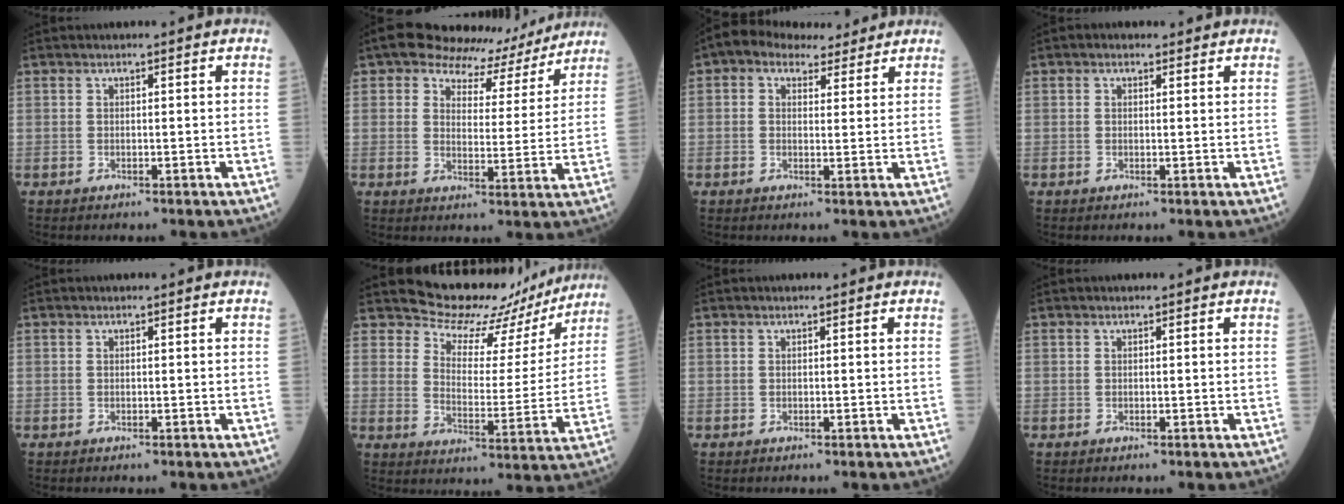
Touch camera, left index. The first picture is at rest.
{"total": 9.3, "force": [8.2, 3.9, 1.7], "torque": [-0.022, 0.004, 0.100]}
{"total": 6.5, "force": [4.7, 3.7, 2.5], "torque": [-0.039, 0.030, 0.071]}
{"total": 1.0, "force": [0.6, 0.8, 0.4], "torque": [-0.010, 0.007, 0.004]}
{"total": 0.0}
{"total": 14.7, "force": [13.6, 5.2, 2.5], "torque": [-0.023, -0.025, 0.163]}
{"total": 0.0}
{"total": 0.0}